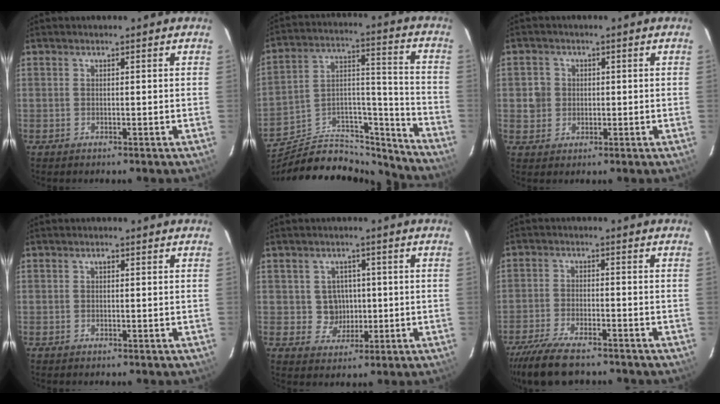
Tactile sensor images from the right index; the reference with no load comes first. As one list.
[{"total": 22.9, "force": [-19.7, 9.1, 7.6], "torque": [-0.130, 0.069, -0.284]}, {"total": 3.7, "force": [0.1, 3.6, 0.6], "torque": [-0.006, 0.017, 0.005]}, {"total": 0.6, "force": [0.1, 0.4, 0.4], "torque": [-0.006, 0.004, 0.001]}, {"total": 4.8, "force": [0.2, 4.7, 0.6], "torque": [-0.019, 0.017, 0.014]}, {"total": 11.7, "force": [-9.7, 3.0, 5.7], "torque": [-0.137, -0.030, -0.169]}]